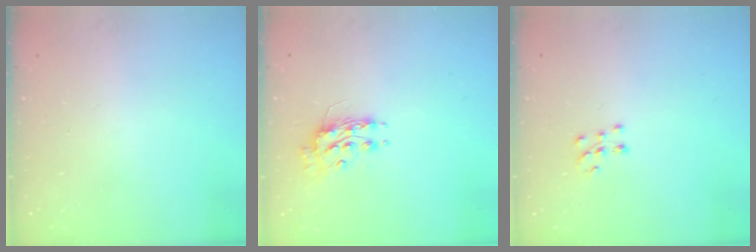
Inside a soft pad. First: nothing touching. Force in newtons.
{"total": 8.5, "press": 8.5, "slide": 0.6}
{"total": 7.6, "press": 7.6, "slide": 0.5}